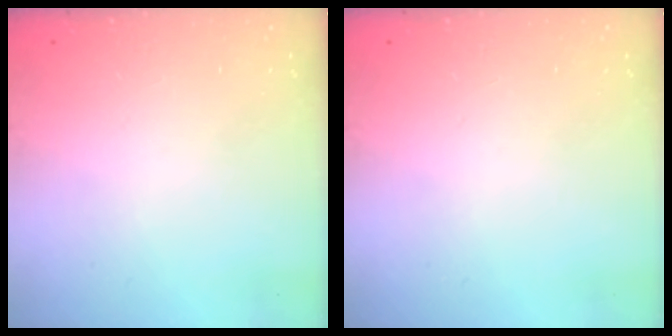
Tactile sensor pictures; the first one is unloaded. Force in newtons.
{"total": 0.0}